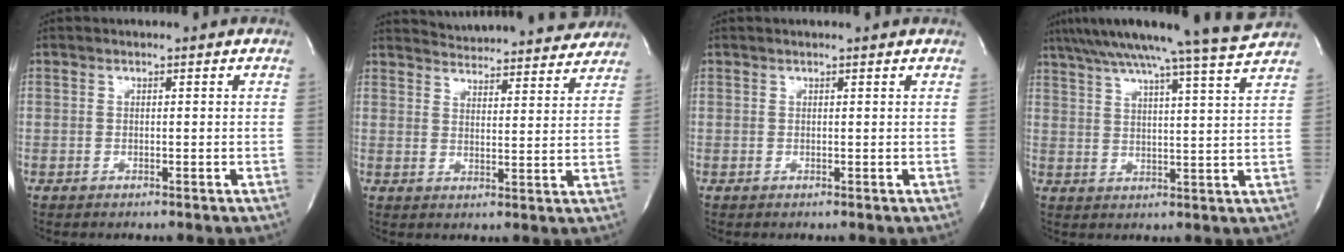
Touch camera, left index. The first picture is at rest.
{"total": 18.3, "force": [17.5, 2.8, 4.3], "torque": [-0.061, -0.012, 0.223]}
{"total": 1.6, "force": [1.4, -0.1, 0.6], "torque": [-0.012, 0.011, 0.018]}
{"total": 17.2, "force": [15.1, -2.0, 8.1], "torque": [-0.140, -0.016, 0.209]}